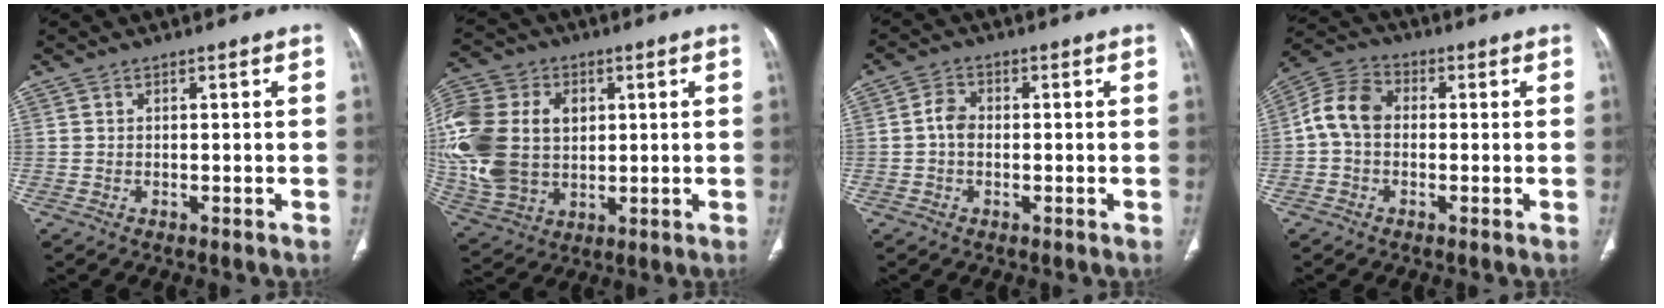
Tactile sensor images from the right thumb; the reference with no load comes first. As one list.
[{"total": 22.8, "force": [2.7, 17.0, 15.0], "torque": [-0.343, 0.009, 0.065]}, {"total": 3.4, "force": [-0.4, 2.6, 2.2], "torque": [-0.034, 0.011, -0.014]}, {"total": 8.1, "force": [-0.2, 6.0, 5.4], "torque": [-0.096, 0.025, -0.016]}]